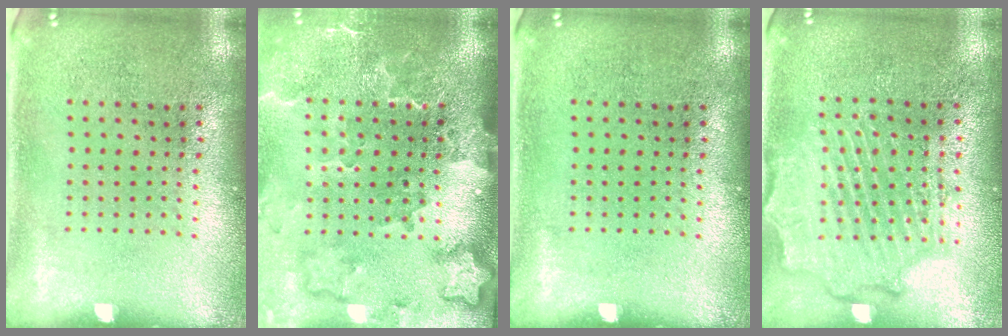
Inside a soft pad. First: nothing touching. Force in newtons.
{"total": 3.2, "press": 2.3, "slide": 2.1}
{"total": 0.0}
{"total": 2.1, "press": 2.0, "slide": 0.4}